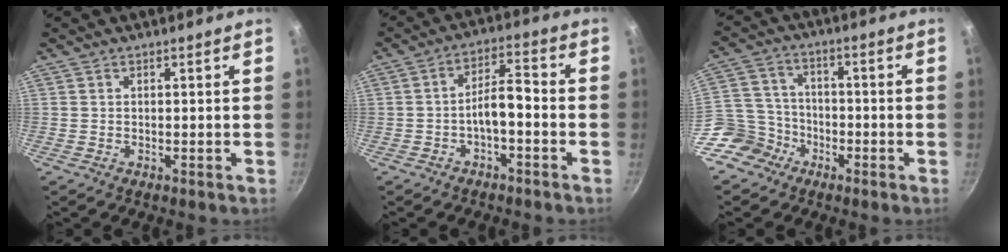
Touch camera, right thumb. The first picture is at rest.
{"total": 5.8, "force": [-2.3, 2.1, 4.9], "torque": [-0.083, 0.041, -0.039]}
{"total": 9.2, "force": [-5.4, 7.1, 2.2], "torque": [-0.008, 0.051, -0.109]}